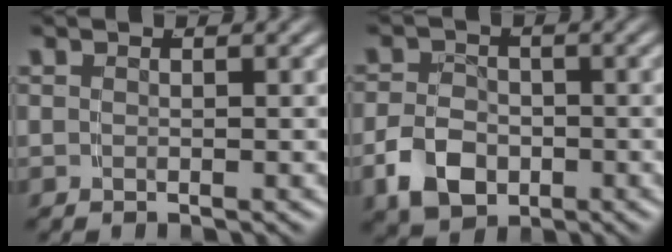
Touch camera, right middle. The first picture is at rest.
{"total": 5.0, "force": [-1.6, 3.8, 2.9], "torque": [-0.052, -0.011, -0.025]}